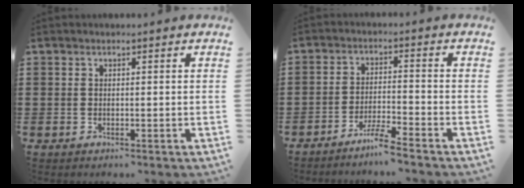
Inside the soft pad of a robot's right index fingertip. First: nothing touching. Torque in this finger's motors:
{"motor_torque": [-0.05, -0.09, 0.23, 0.02]}